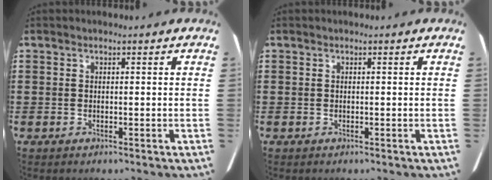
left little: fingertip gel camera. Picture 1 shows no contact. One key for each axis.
{"total": 0.0}